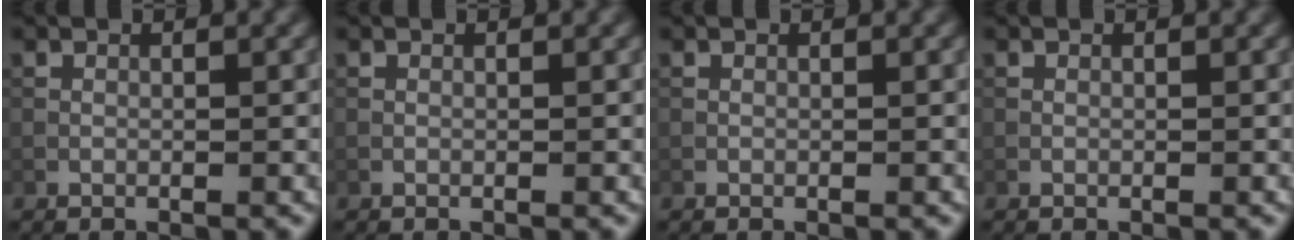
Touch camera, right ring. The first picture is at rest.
{"total": 0.0}
{"total": 0.0}
{"total": 0.0}